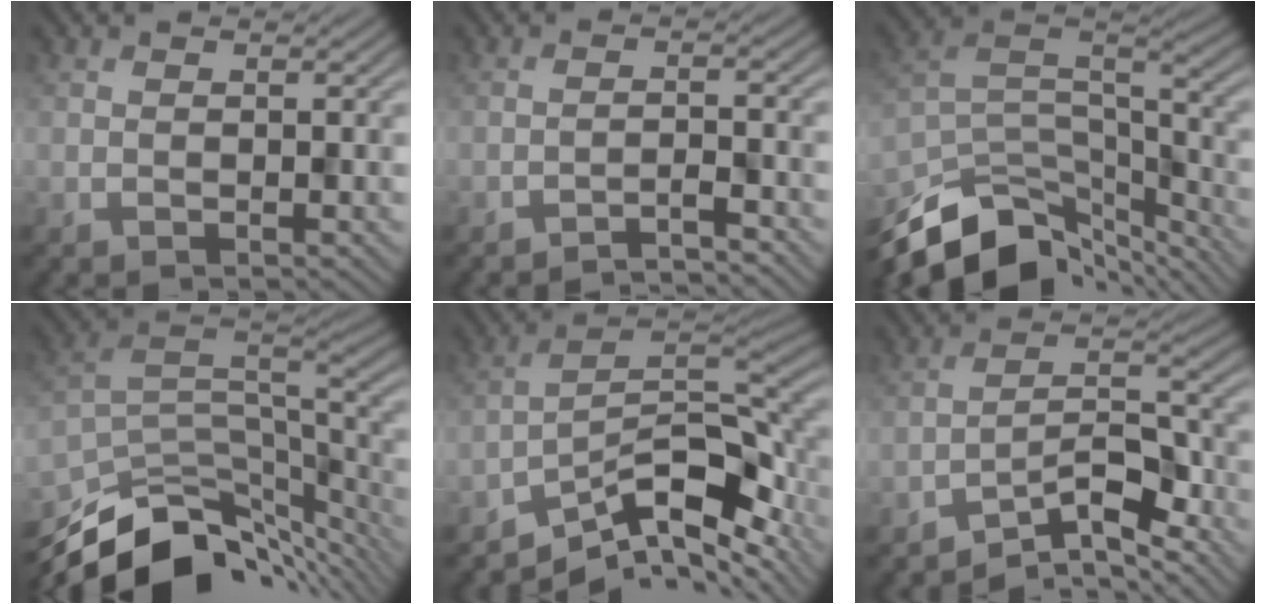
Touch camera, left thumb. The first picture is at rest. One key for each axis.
{"total": 3.0, "fx": -2.7, "fy": 0.2, "fz": 1.1, "tx": -0.015, "ty": 0.009, "tz": -0.053}
{"total": 14.1, "fx": -10.8, "fy": 5.9, "fz": 6.8, "tx": -0.171, "ty": -0.012, "tz": -0.178}
{"total": 13.6, "fx": -9.2, "fy": 5.8, "fz": 8.2, "tx": -0.187, "ty": -0.019, "tz": -0.149}
{"total": 12.2, "fx": -8.1, "fy": 4.5, "fz": 8.0, "tx": -0.130, "ty": 0.000, "tz": -0.142}
{"total": 8.6, "fx": -7.0, "fy": 2.1, "fz": 4.7, "tx": -0.075, "ty": 0.011, "tz": -0.131}